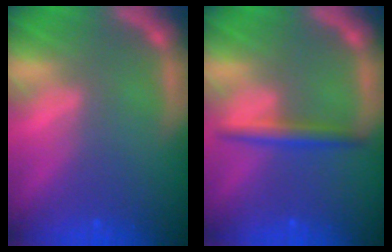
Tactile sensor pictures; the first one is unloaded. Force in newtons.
{"total": 2.5}